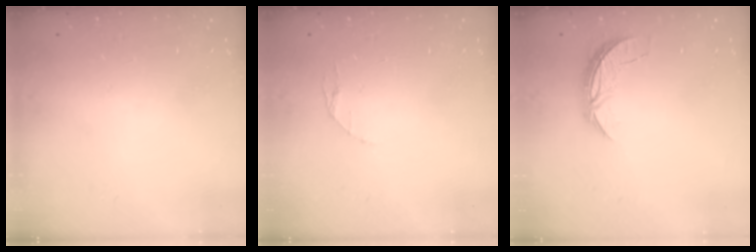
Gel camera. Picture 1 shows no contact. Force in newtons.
{"total": 3.5, "press": 3.4, "slide": 0.4}
{"total": 5.5, "press": 5.5, "slide": 0.3}